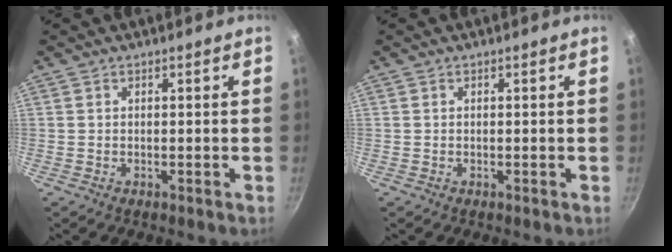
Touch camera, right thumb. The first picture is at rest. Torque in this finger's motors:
{"motor_torque": [0.01, 0.02, 0.05, 0.05, 0.03]}